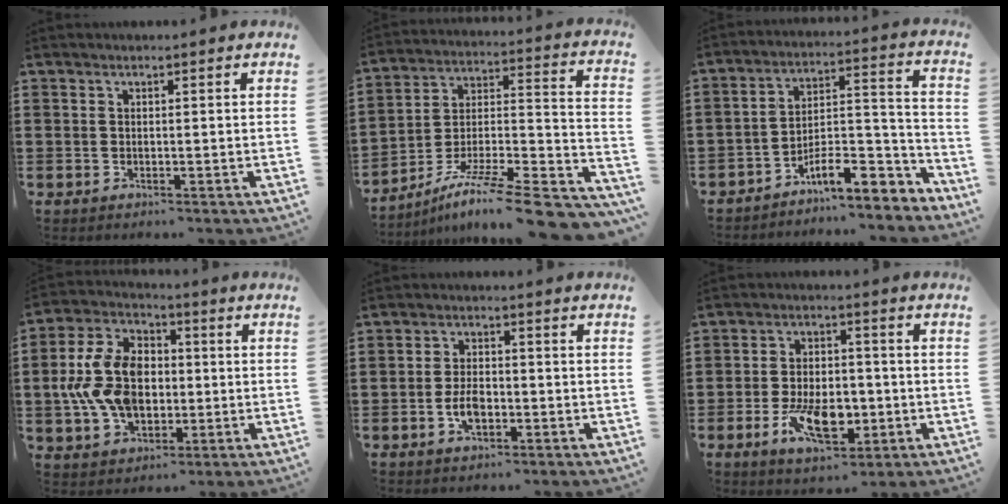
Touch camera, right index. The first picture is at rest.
{"total": 10.9, "force": [-8.1, 0.7, 7.3], "torque": [-0.112, 0.002, -0.151]}
{"total": 8.2, "force": [-6.2, 2.5, 4.6], "torque": [-0.069, 0.007, -0.116]}
{"total": 12.2, "force": [-0.8, 8.5, 8.8], "torque": [-0.219, 0.008, -0.017]}
{"total": 4.3, "force": [-1.2, 2.2, 3.5], "torque": [-0.077, -0.002, -0.024]}
{"total": 9.8, "force": [-3.1, 5.1, 7.8], "torque": [-0.135, -0.002, -0.051]}